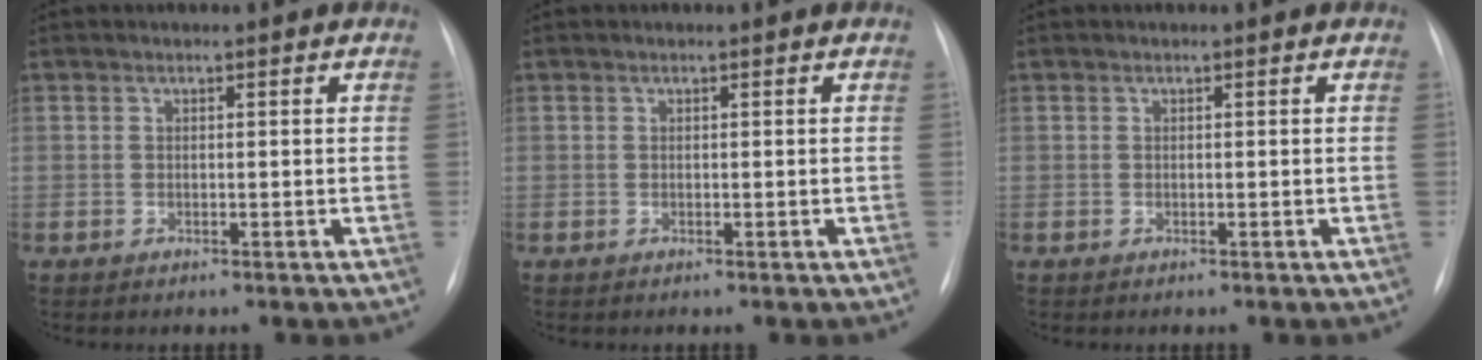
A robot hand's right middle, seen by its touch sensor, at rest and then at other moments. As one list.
[{"total": 0.0}, {"total": 0.0}]